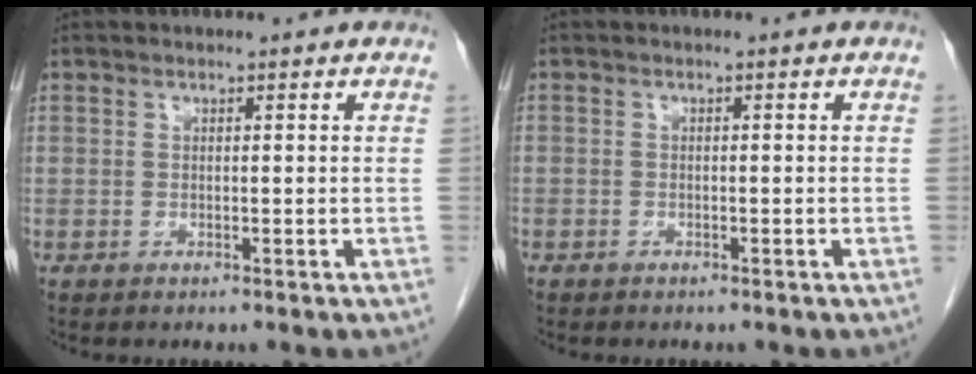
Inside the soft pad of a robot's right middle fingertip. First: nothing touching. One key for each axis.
{"total": 0.8, "fx": -0.6, "fy": 0.5, "fz": 0.1, "tx": -0.008, "ty": 0.003, "tz": -0.011}